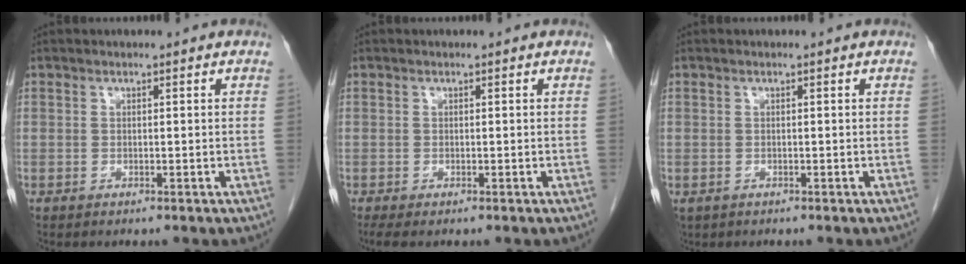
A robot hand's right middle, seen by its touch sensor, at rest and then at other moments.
{"total": 1.9, "force": [-1.4, 0.5, 1.3], "torque": [-0.024, -0.010, -0.020]}
{"total": 0.9, "force": [-0.4, 0.8, 0.3], "torque": [-0.010, 0.002, 0.001]}